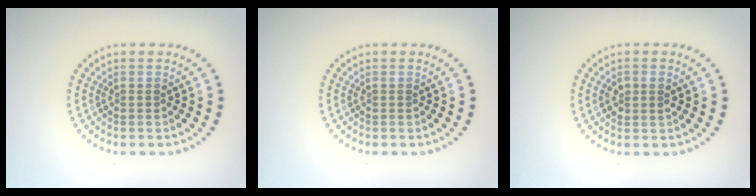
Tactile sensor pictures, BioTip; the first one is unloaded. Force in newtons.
{"total": 0.0}
{"total": 1.4, "press": 1.4, "slide": 0.3}